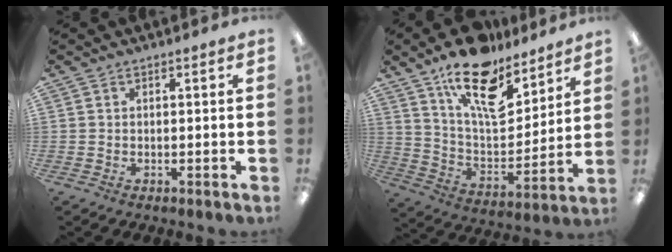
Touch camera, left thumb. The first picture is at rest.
{"total": 18.1, "force": [12.6, 8.0, 10.2], "torque": [-0.167, -0.079, 0.218]}